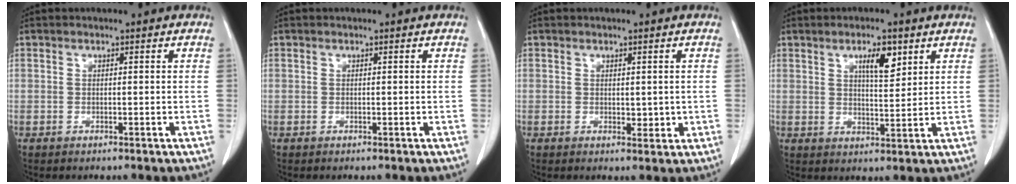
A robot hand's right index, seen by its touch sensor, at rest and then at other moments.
{"total": 0.0}
{"total": 1.8, "force": [0.2, 1.2, 1.3], "torque": [-0.015, -0.003, 0.009]}
{"total": 5.4, "force": [2.8, 1.5, 4.3], "torque": [-0.073, -0.001, 0.049]}